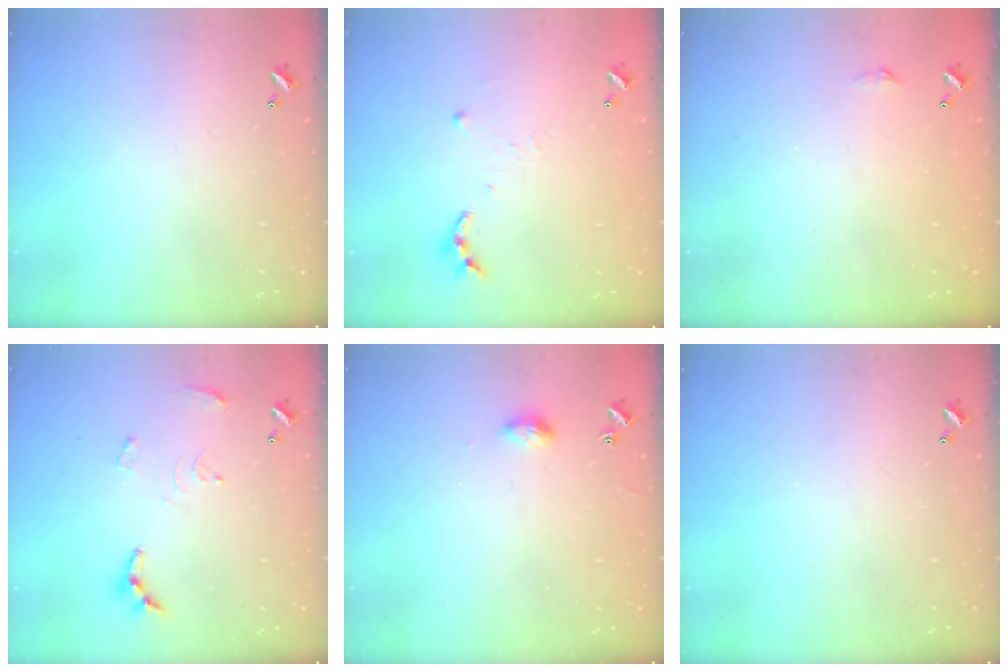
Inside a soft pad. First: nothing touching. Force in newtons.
{"total": 5.6, "press": 5.6, "slide": 0.1}
{"total": 2.3, "press": 2.3, "slide": 0.4}
{"total": 7.6, "press": 7.6, "slide": 0.4}
{"total": 5.2, "press": 5.2, "slide": 0.7}
{"total": 0.0}